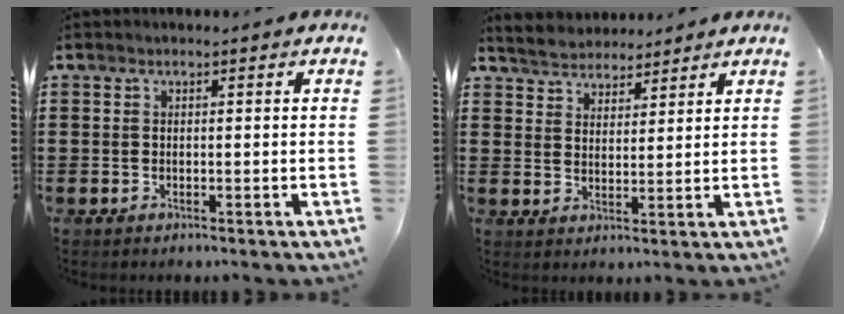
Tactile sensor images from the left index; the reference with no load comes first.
{"total": 3.8, "force": [3.6, 1.1, -0.2], "torque": [-0.014, -0.008, 0.065]}